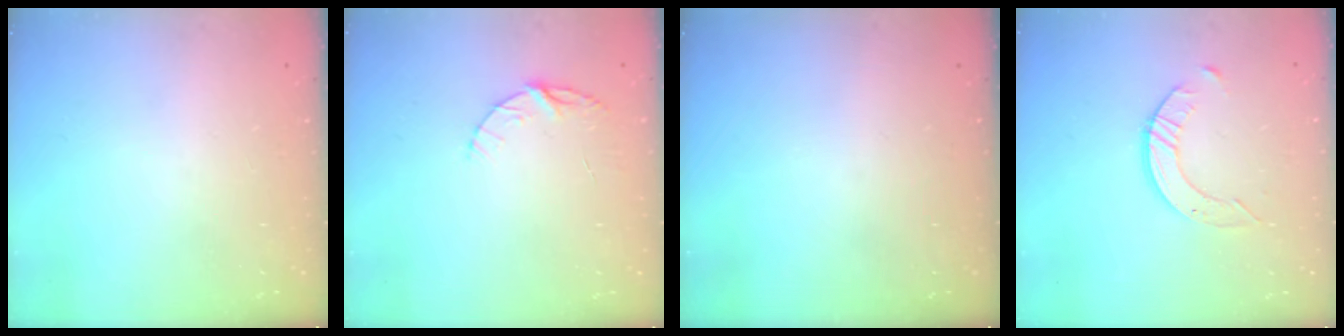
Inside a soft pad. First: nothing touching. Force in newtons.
{"total": 4.5, "press": 4.4, "slide": 0.4}
{"total": 0.0}
{"total": 4.4, "press": 4.3, "slide": 0.5}